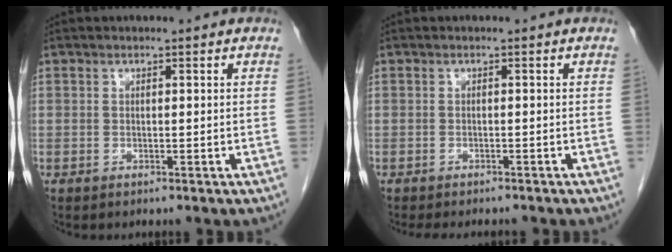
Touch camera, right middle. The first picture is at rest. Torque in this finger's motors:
{"motor_torque": [0.54, -0.33, 0.17, 0.05]}